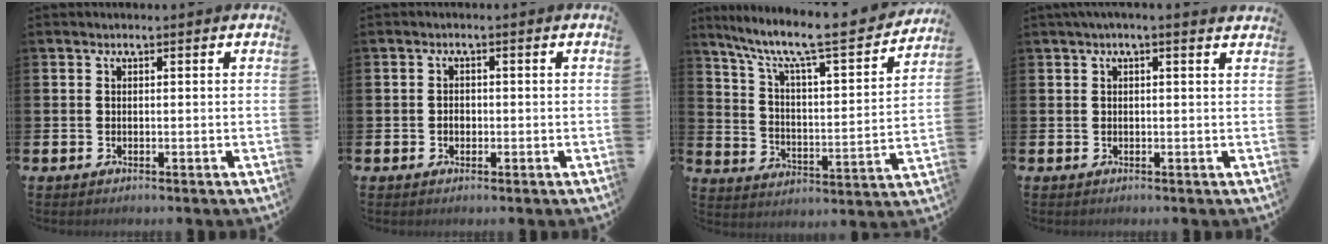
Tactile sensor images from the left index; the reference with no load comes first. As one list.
[{"total": 1.3, "force": [-0.3, 1.0, 0.9], "torque": [-0.013, 0.004, -0.009]}, {"total": 8.4, "force": [7.3, 1.0, 4.1], "torque": [-0.106, -0.064, 0.115]}, {"total": 1.0, "force": [0.5, -0.2, 0.8], "torque": [-0.010, -0.001, 0.007]}]